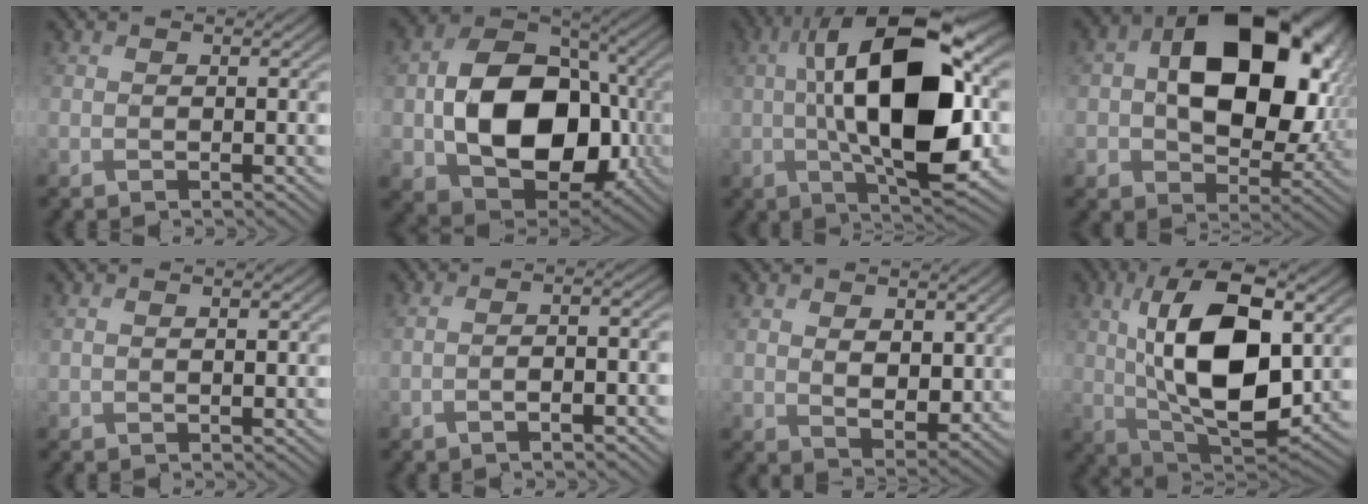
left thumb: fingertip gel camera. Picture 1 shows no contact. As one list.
[{"total": 15.3, "force": [-1.8, 11.3, 10.1], "torque": [-0.164, -0.021, -0.020]}, {"total": 17.7, "force": [0.4, 8.1, 15.7], "torque": [-0.274, 0.002, 0.010]}, {"total": 17.7, "force": [2.7, 12.1, 12.7], "torque": [-0.191, -0.017, 0.062]}, {"total": 1.7, "force": [1.0, 0.5, 1.3], "torque": [-0.029, -0.001, 0.023]}, {"total": 4.5, "force": [-1.5, 1.3, 4.1], "torque": [-0.074, -0.001, -0.021]}, {"total": 7.2, "force": [2.9, 4.4, 4.9], "torque": [-0.116, -0.019, 0.063]}, {"total": 15.9, "force": [2.7, 8.2, 13.4], "torque": [-0.262, 0.000, 0.055]}]